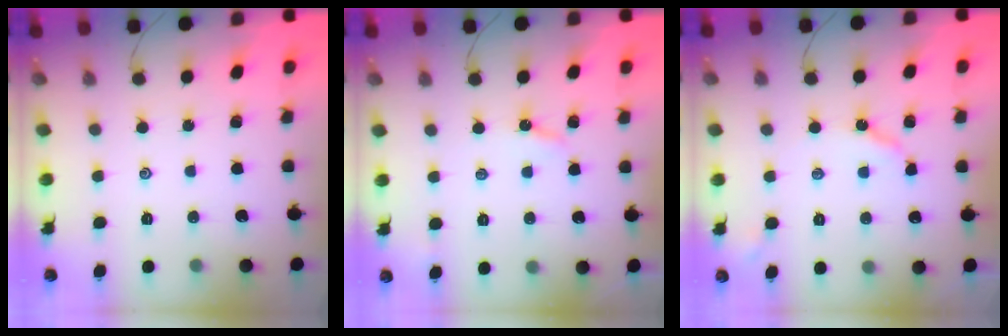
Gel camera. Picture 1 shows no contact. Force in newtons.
{"total": 3.2, "press": 3.2, "slide": 0.3}
{"total": 5.1, "press": 5.1, "slide": 0.7}